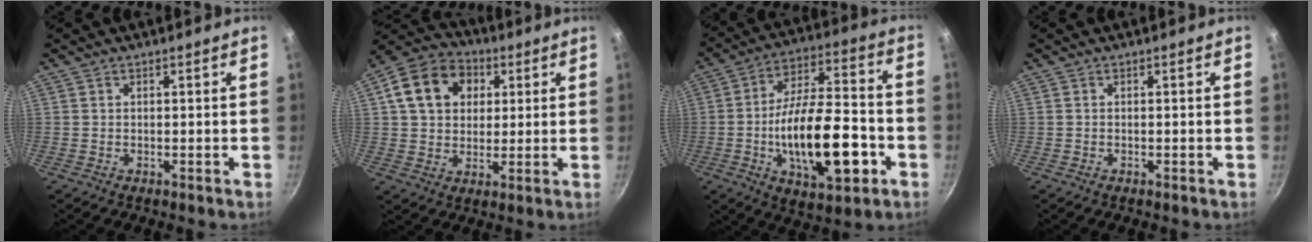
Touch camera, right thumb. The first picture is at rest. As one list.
[{"total": 14.5, "force": [4.1, 11.4, 8.0], "torque": [-0.119, 0.018, 0.055]}, {"total": 21.3, "force": [-5.7, 9.2, 18.4], "torque": [-0.282, 0.040, -0.088]}, {"total": 0.0}]